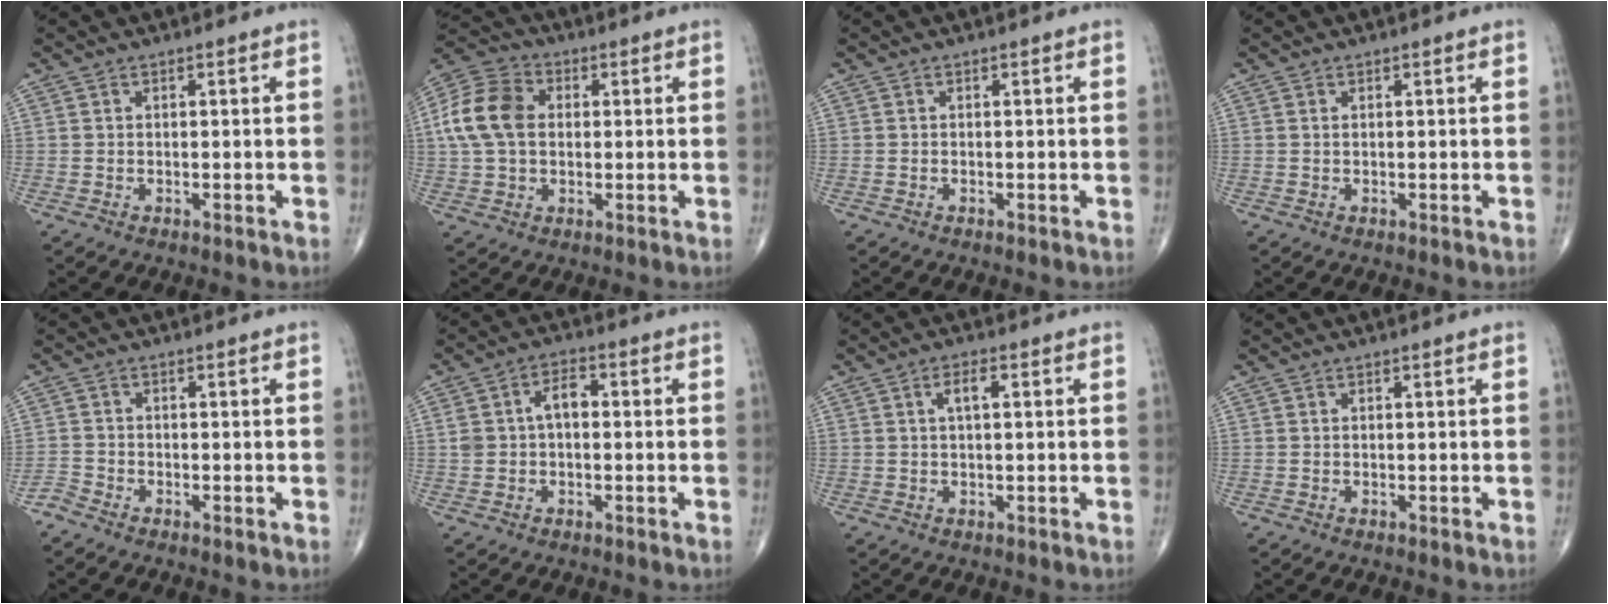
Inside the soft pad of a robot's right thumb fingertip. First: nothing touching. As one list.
[{"total": 12.0, "force": [1.4, 8.6, 8.2], "torque": [-0.158, 0.023, 0.019]}, {"total": 0.0}, {"total": 0.0}, {"total": 1.7, "force": [-1.7, 0.4, 0.2], "torque": [-0.007, -0.007, -0.042]}, {"total": 5.6, "force": [0.3, 3.5, 4.4], "torque": [-0.081, 0.022, 0.002]}, {"total": 2.9, "force": [0.7, 1.0, 2.6], "torque": [-0.044, 0.006, 0.012]}, {"total": 0.0}]